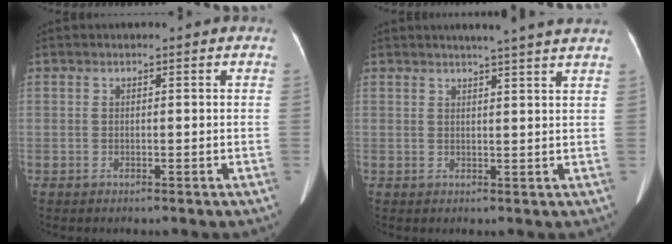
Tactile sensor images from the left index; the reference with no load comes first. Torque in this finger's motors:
{"motor_torque": [0.83, -1.31, 0.08, 0.04]}